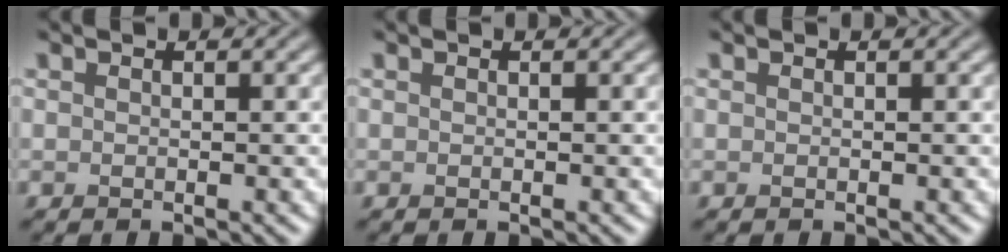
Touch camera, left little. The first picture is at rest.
{"total": 0.0}
{"total": 0.0}